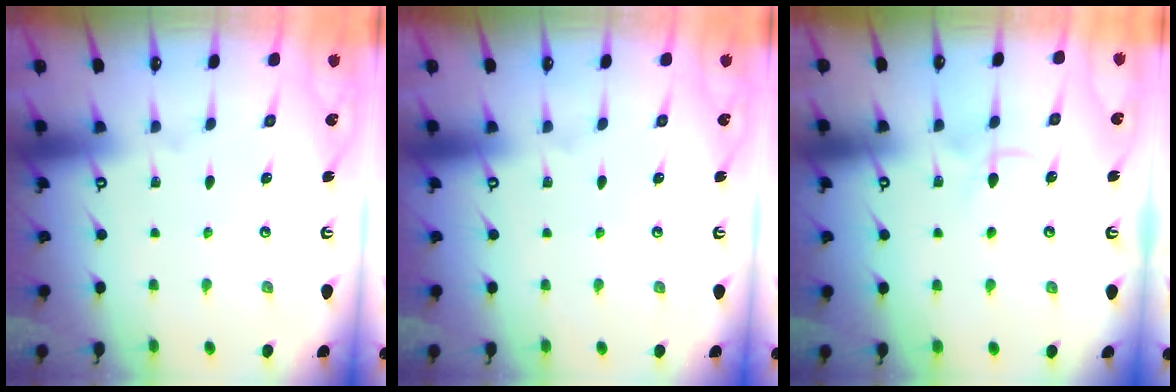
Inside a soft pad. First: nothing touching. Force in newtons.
{"total": 0.0}
{"total": 5.1, "press": 5.1, "slide": 0.7}